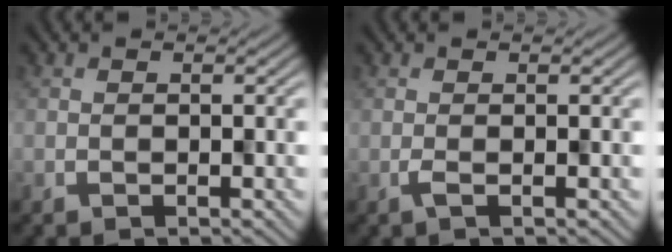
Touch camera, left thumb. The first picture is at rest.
{"total": 0.8, "force": [0.0, 0.1, 0.8], "torque": [-0.018, 0.003, -0.002]}